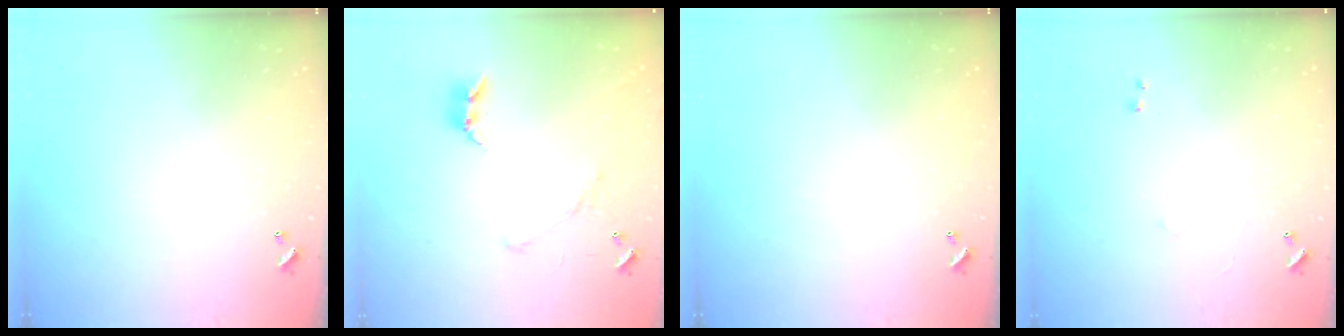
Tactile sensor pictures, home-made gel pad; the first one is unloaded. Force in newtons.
{"total": 2.3, "press": 2.0, "slide": 1.0}
{"total": 0.0}
{"total": 0.7, "press": 0.1, "slide": 0.7}